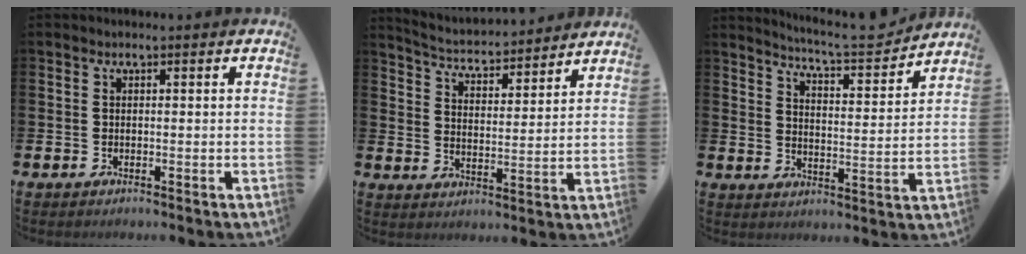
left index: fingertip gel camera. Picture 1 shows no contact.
{"total": 4.2, "force": [4.2, 0.5, 0.4], "torque": [-0.033, -0.041, 0.067]}
{"total": 5.9, "force": [5.8, 0.0, 1.3], "torque": [-0.039, -0.049, 0.094]}